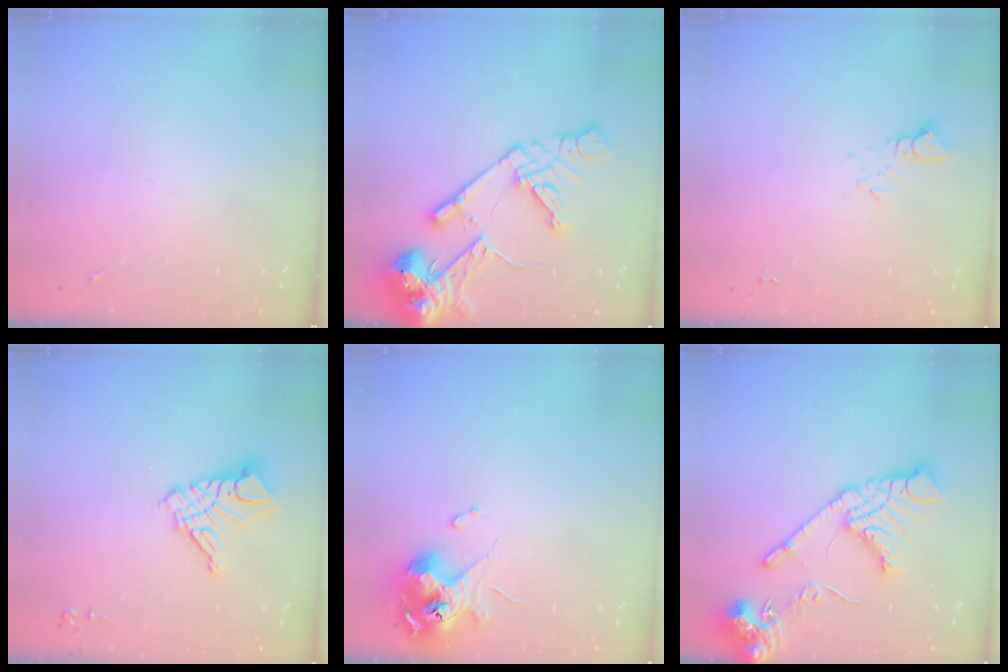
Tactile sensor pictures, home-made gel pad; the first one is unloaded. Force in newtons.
{"total": 18.1, "press": 17.9, "slide": 2.8}
{"total": 2.7, "press": 2.7, "slide": 0.2}
{"total": 12.6, "press": 12.5, "slide": 1.3}
{"total": 11.3, "press": 11.2, "slide": 1.5}
{"total": 18.2, "press": 18.0, "slide": 2.5}